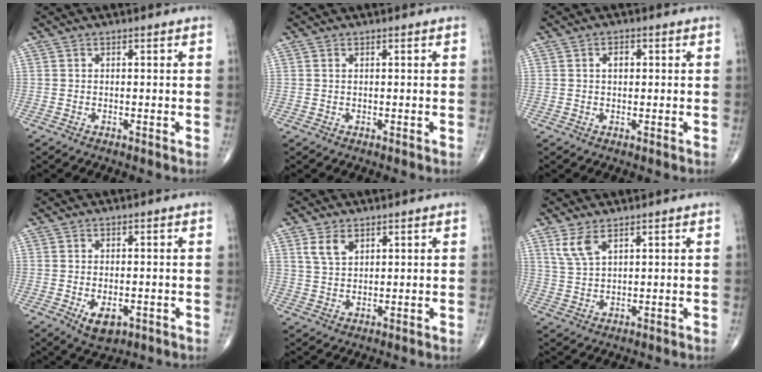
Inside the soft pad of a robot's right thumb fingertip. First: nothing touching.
{"total": 0.0}
{"total": 2.2, "force": [0.4, 1.4, 1.7], "torque": [-0.023, 0.005, 0.004]}
{"total": 5.2, "force": [-1.6, 2.9, 3.9], "torque": [-0.056, -0.002, -0.016]}
{"total": 4.3, "force": [2.3, 2.6, 2.6], "torque": [-0.041, -0.010, 0.050]}
{"total": 4.6, "force": [2.8, 1.8, 3.2], "torque": [-0.070, -0.008, 0.065]}